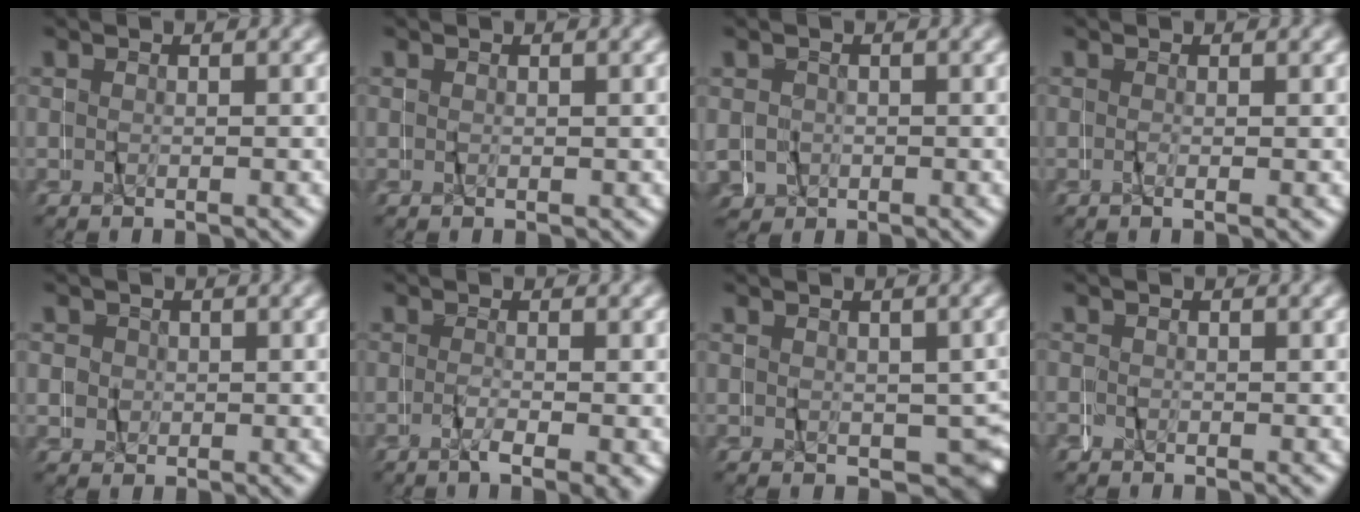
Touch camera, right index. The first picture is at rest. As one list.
[{"total": 0.7, "force": [0.0, 0.6, 0.4], "torque": [0.000, -0.003, 0.003]}, {"total": 3.5, "force": [0.6, 3.4, 0.7], "torque": [-0.027, -0.005, 0.016]}, {"total": 0.8, "force": [0.0, 0.1, 0.8], "torque": [-0.014, -0.004, 0.002]}, {"total": 2.6, "force": [1.1, 2.3, 0.5], "torque": [-0.013, 0.003, 0.021]}, {"total": 3.5, "force": [-1.4, 0.9, 3.0], "torque": [-0.053, -0.009, -0.019]}, {"total": 4.8, "force": [-0.9, 3.2, 3.4], "torque": [-0.028, -0.009, -0.005]}, {"total": 0.9, "force": [-0.1, 0.9, 0.0], "torque": [-0.003, 0.003, -0.004]}]